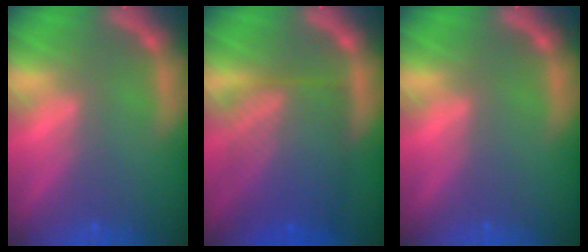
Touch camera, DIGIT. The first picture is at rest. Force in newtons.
{"total": 9.5}
{"total": 0.0}